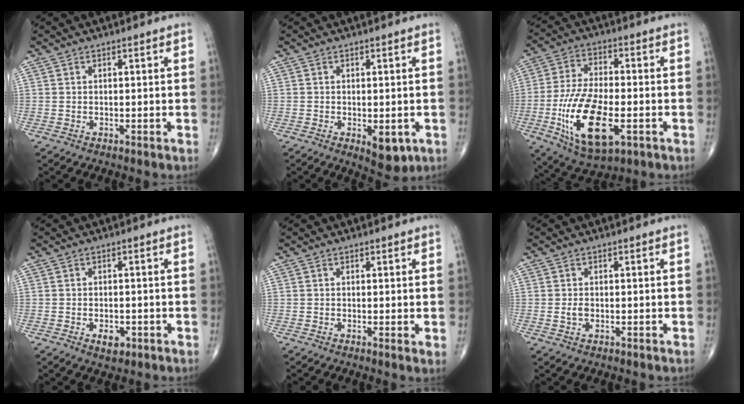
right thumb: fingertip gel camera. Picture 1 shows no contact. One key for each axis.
{"total": 5.3, "fx": -1.6, "fy": 2.6, "fz": 4.3, "tx": -0.045, "ty": -0.007, "tz": -0.014}
{"total": 17.8, "fx": -5.1, "fy": 8.1, "fz": 15.0, "tx": -0.289, "ty": 0.003, "tz": -0.080}
{"total": 3.1, "fx": -1.3, "fy": 1.8, "fz": 2.1, "tx": -0.025, "ty": 0.002, "tz": -0.015}
{"total": 1.4, "fx": 0.0, "fy": 0.3, "fz": 1.4, "tx": -0.025, "ty": -0.006, "tz": -0.004}
{"total": 1.7, "fx": -0.3, "fy": 1.1, "fz": 1.2, "tx": -0.025, "ty": 0.000, "tz": -0.005}